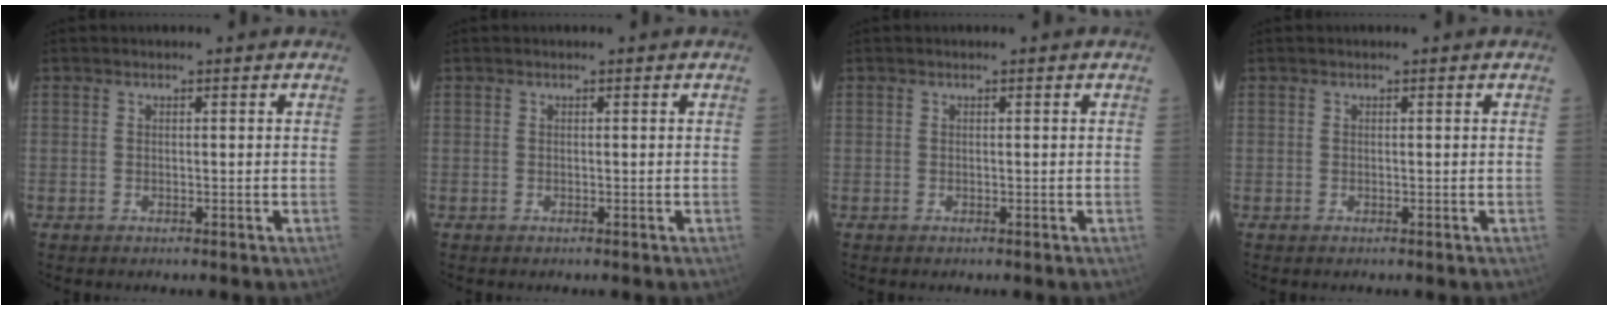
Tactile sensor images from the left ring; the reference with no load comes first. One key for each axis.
{"total": 0.0}
{"total": 0.0}
{"total": 0.0}